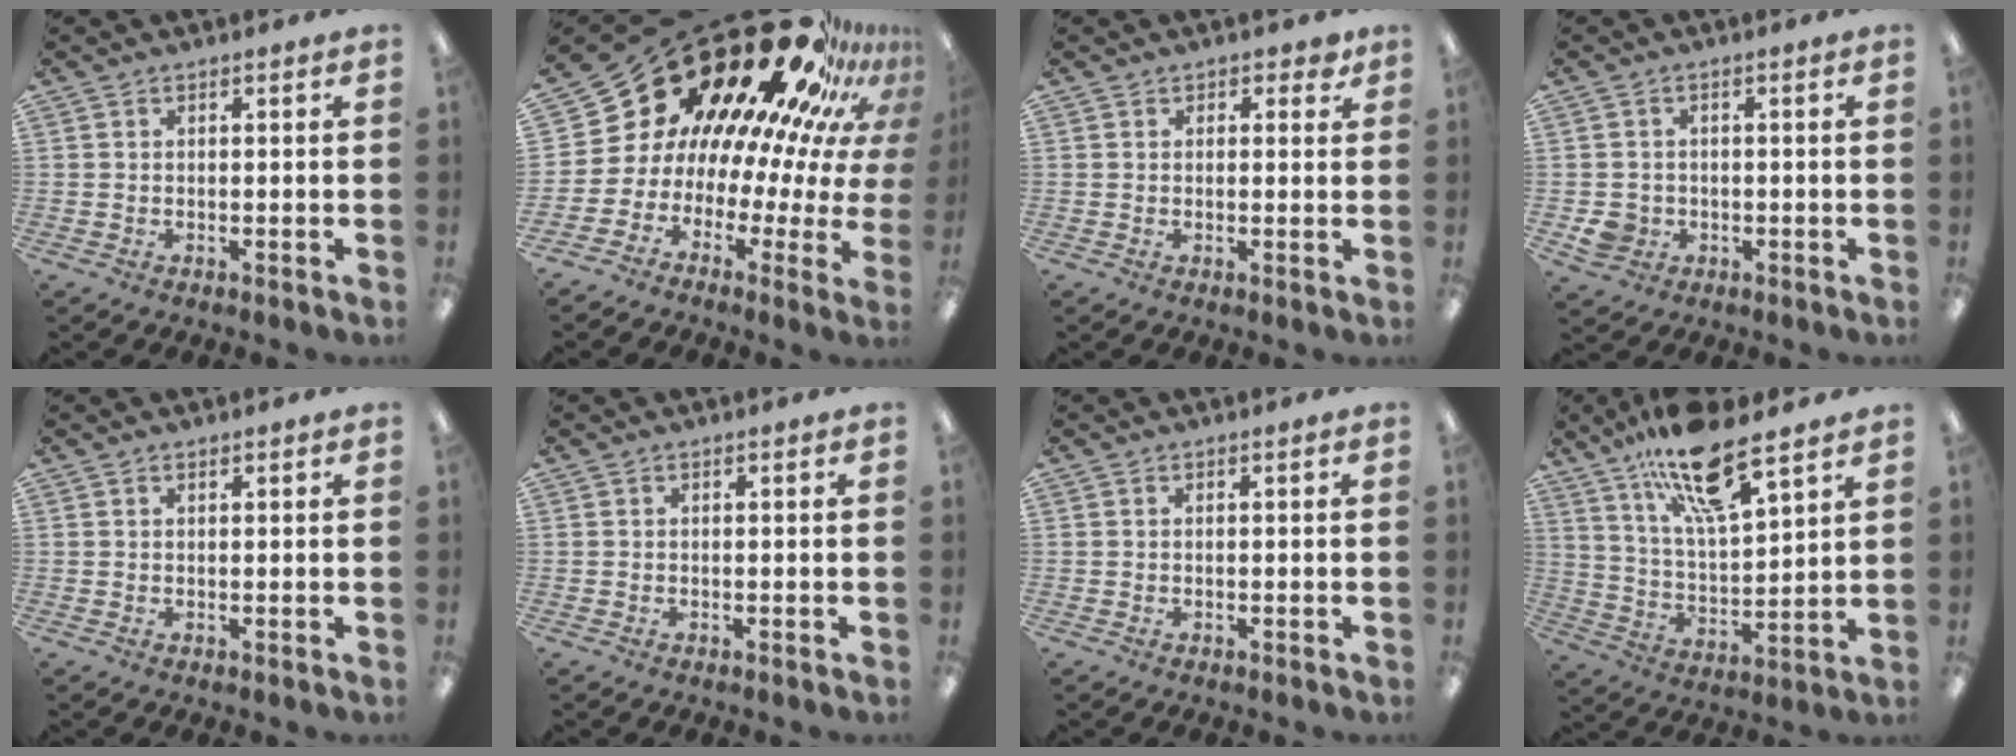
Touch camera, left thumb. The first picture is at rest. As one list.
[{"total": 30.7, "force": [20.0, 15.8, 17.1], "torque": [-0.234, -0.198, 0.402]}, {"total": 2.1, "force": [1.3, 1.4, 0.9], "torque": [-0.003, -0.003, 0.019]}, {"total": 4.2, "force": [-0.9, 3.9, 1.2], "torque": [-0.020, 0.004, -0.017]}, {"total": 0.8, "force": [0.6, 0.4, 0.4], "torque": [-0.009, 0.000, 0.012]}, {"total": 0.0}, {"total": 0.0}, {"total": 17.2, "force": [12.2, 4.7, 11.1], "torque": [-0.202, -0.056, 0.205]}]